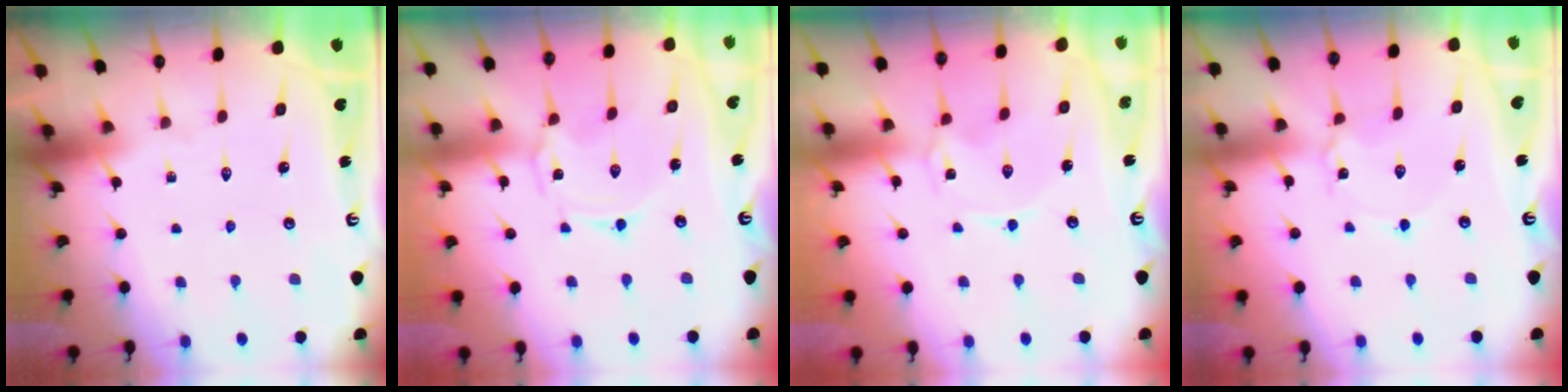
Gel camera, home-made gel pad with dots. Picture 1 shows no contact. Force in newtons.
{"total": 0.6, "press": 0.5, "slide": 0.4}
{"total": 0.0}
{"total": 2.8, "press": 2.8, "slide": 0.3}